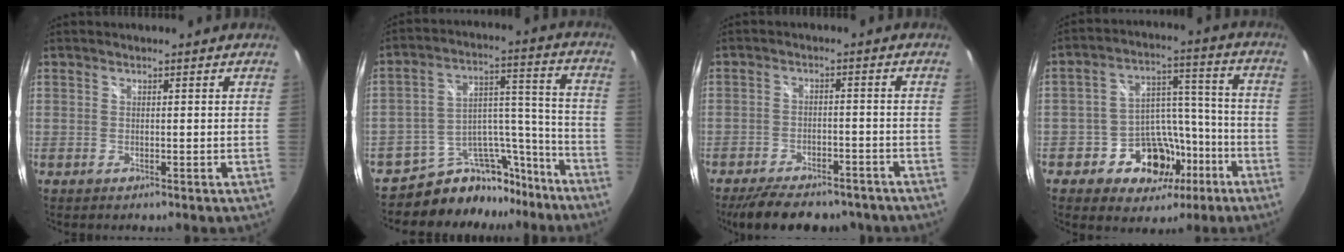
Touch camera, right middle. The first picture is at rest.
{"total": 14.0, "force": [-12.1, 6.5, 2.5], "torque": [-0.034, 0.072, -0.179]}
{"total": 13.9, "force": [-11.1, 5.1, 6.6], "torque": [-0.137, -0.013, -0.155]}
{"total": 12.4, "force": [-6.2, 9.4, 5.1], "torque": [-0.093, 0.046, -0.076]}